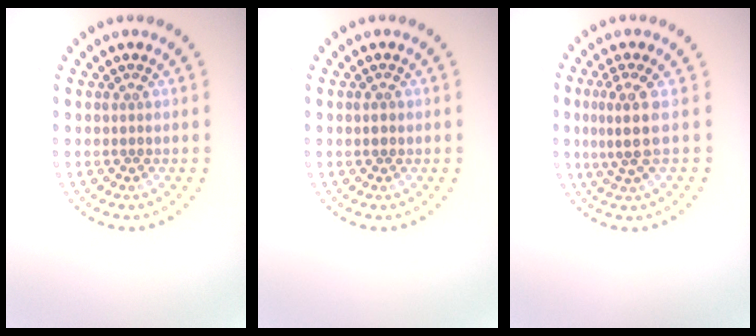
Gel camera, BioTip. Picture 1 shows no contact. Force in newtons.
{"total": 1.0, "press": 1.0, "slide": 0.1}
{"total": 2.8, "press": 2.0, "slide": 1.9}